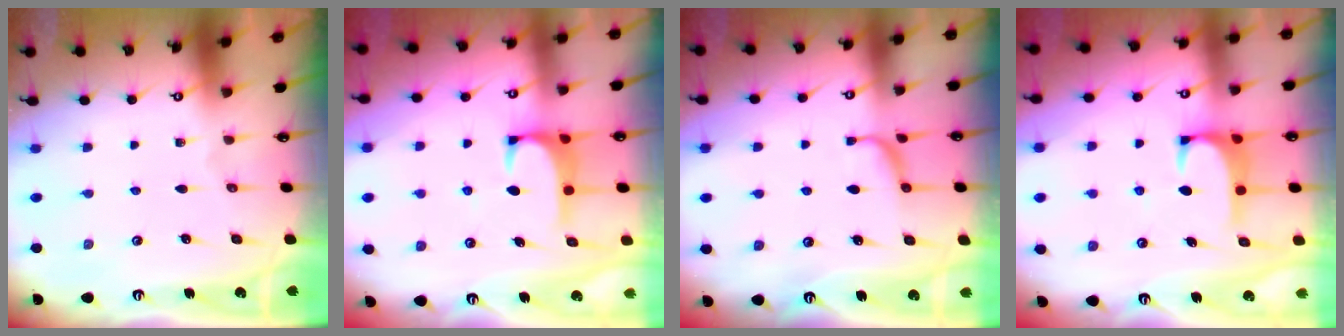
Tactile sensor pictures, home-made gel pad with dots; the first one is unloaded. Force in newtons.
{"total": 1.3, "press": 1.2, "slide": 0.5}
{"total": 1.7, "press": 1.6, "slide": 0.5}
{"total": 1.3, "press": 1.2, "slide": 0.5}